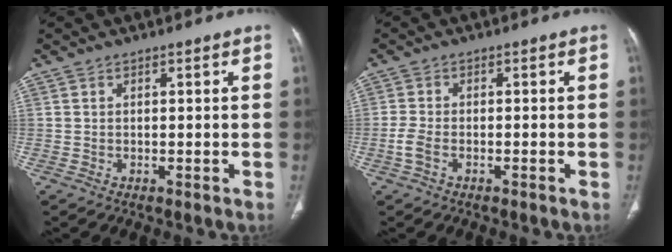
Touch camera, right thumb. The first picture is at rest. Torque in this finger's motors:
{"motor_torque": [0.24, 0.02, 0.48, -0.35, 0.16]}